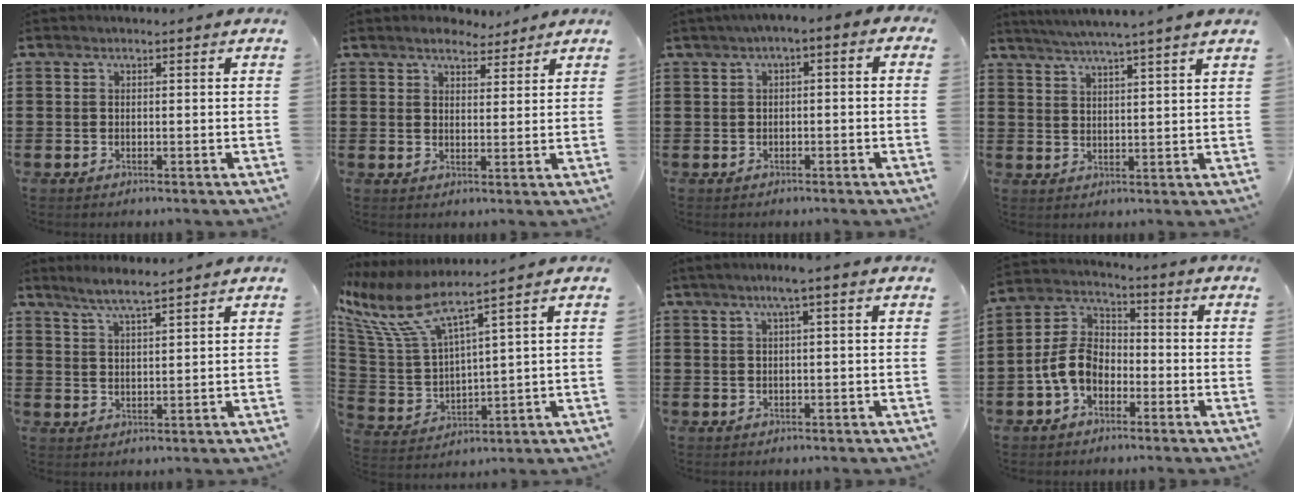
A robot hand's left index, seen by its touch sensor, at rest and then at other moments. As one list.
[{"total": 3.6, "force": [3.3, 1.2, 0.9], "torque": [-0.024, 0.000, 0.062]}, {"total": 2.1, "force": [-1.4, 0.6, 1.4], "torque": [-0.027, 0.005, -0.032]}, {"total": 3.9, "force": [3.5, -1.0, 1.4], "torque": [-0.036, -0.016, 0.060]}, {"total": 4.0, "force": [3.5, 0.0, 1.9], "torque": [-0.047, -0.005, 0.063]}, {"total": 8.7, "force": [6.0, 2.1, 6.0], "torque": [-0.169, -0.045, 0.096]}, {"total": 2.6, "force": [1.2, -0.2, 2.3], "torque": [-0.046, -0.001, 0.020]}, {"total": 7.4, "force": [-2.9, 5.1, 4.5], "torque": [-0.120, 0.010, -0.065]}]